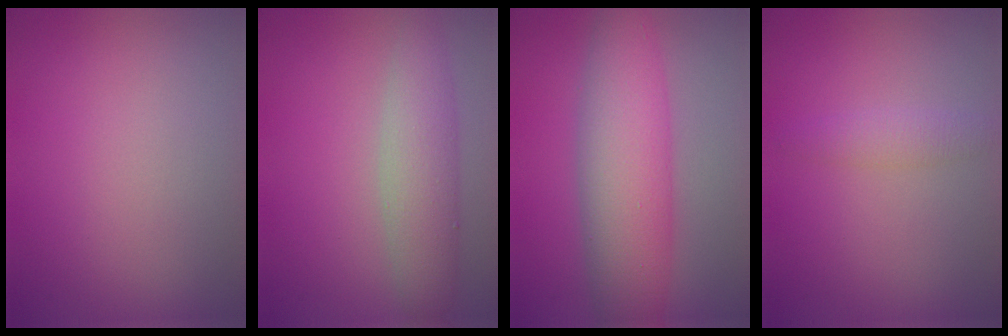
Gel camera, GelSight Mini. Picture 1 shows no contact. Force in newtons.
{"total": 4.0, "press": 4.0, "slide": 0.2}
{"total": 7.2, "press": 7.2, "slide": 0.1}
{"total": 1.5, "press": 1.5, "slide": 0.0}